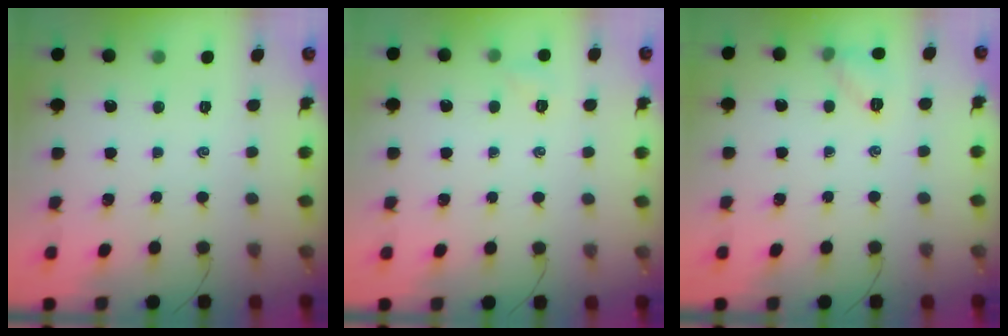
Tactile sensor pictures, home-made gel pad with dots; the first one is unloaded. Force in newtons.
{"total": 3.6, "press": 3.4, "slide": 1.2}
{"total": 6.3, "press": 6.1, "slide": 1.8}